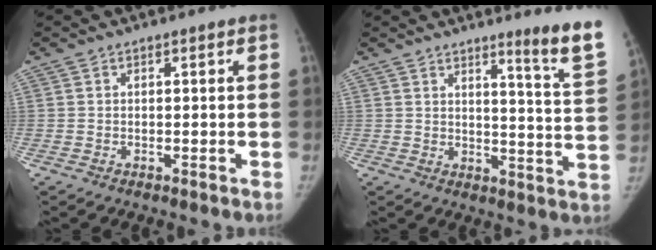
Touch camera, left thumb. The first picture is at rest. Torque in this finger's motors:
{"motor_torque": [0.90, -0.65, 0.85, -0.61, 0.14]}